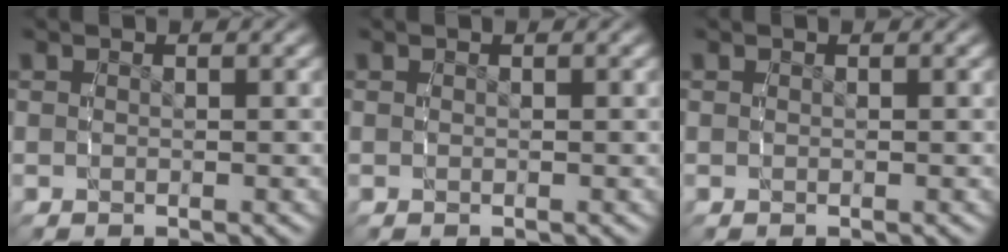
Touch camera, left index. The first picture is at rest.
{"total": 0.0}
{"total": 0.0}